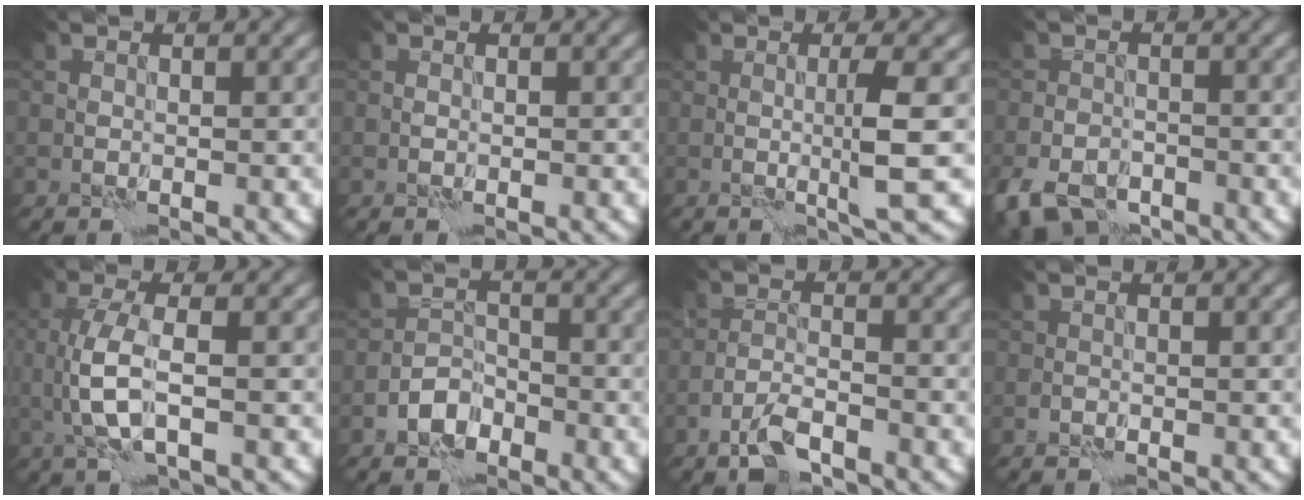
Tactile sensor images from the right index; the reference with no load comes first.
{"total": 0.0}
{"total": 3.5, "force": [0.2, 0.2, 3.5], "torque": [-0.062, -0.005, 0.002]}
{"total": 5.3, "force": [-3.5, 2.9, 2.7], "torque": [-0.052, -0.008, -0.070]}
{"total": 4.2, "force": [0.0, 1.4, 4.0], "torque": [-0.097, -0.004, -0.002]}
{"total": 2.3, "force": [-1.5, 1.6, 0.9], "torque": [-0.014, 0.010, -0.031]}
{"total": 3.0, "force": [-2.2, 0.8, 1.8], "torque": [-0.041, 0.004, -0.048]}
{"total": 0.0}